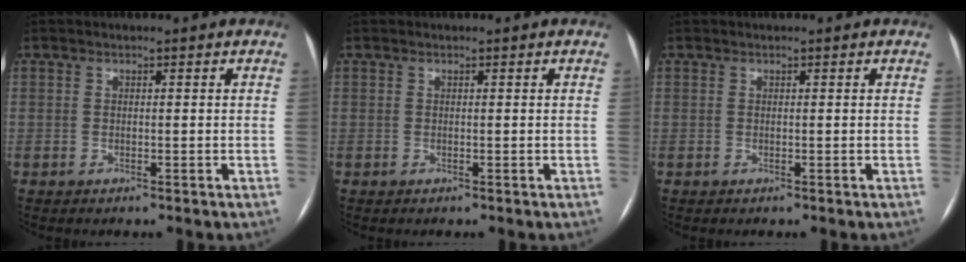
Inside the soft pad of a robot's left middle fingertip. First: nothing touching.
{"total": 0.0}
{"total": 0.0}